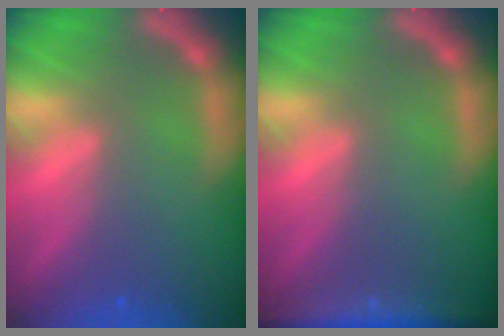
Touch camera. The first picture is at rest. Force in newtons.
{"total": 5.0}